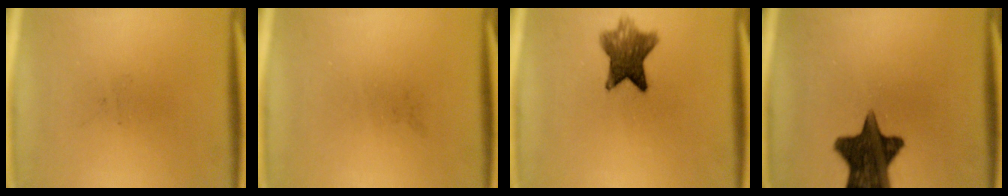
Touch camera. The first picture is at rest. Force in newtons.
{"total": 0.0}
{"total": 7.7}
{"total": 14.7}